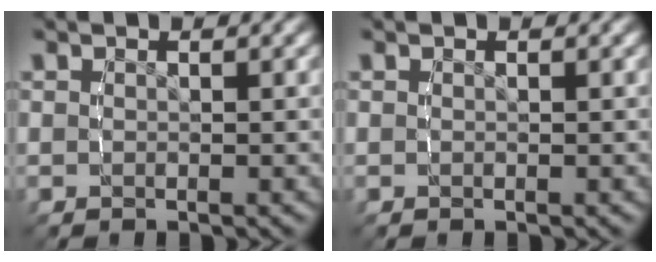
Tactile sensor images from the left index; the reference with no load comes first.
{"total": 0.0}